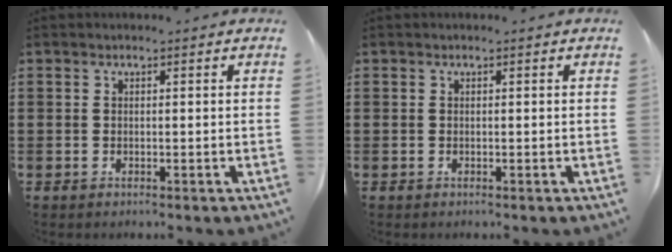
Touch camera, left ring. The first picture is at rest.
{"total": 0.0}